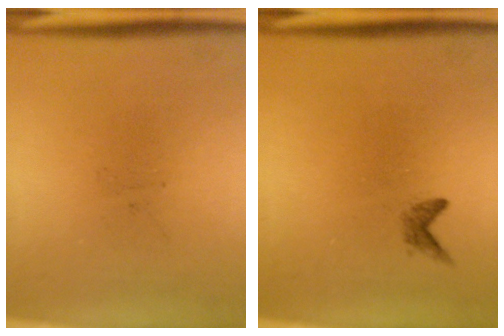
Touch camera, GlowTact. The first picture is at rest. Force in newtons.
{"total": 0.9}